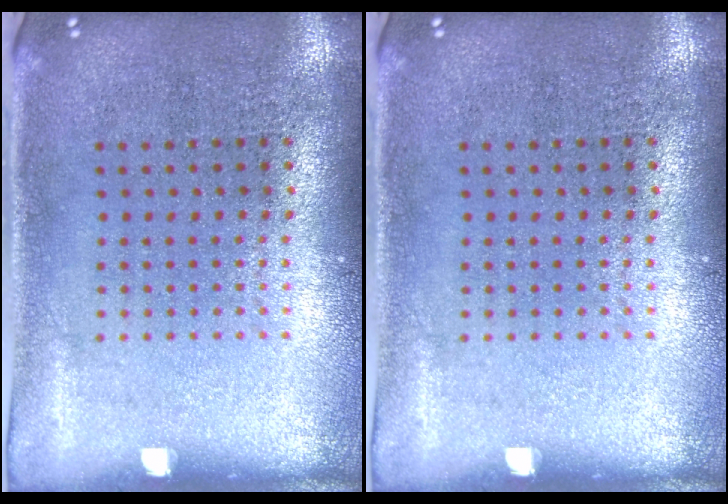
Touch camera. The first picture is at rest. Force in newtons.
{"total": 0.0}